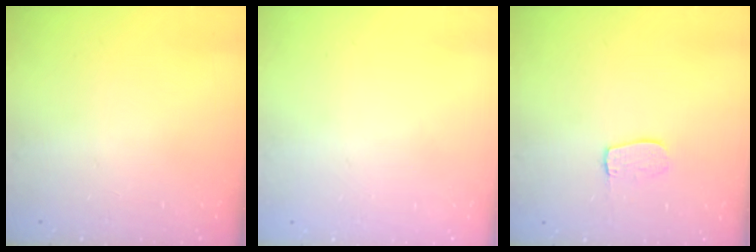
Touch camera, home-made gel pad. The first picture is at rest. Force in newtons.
{"total": 0.0}
{"total": 6.6, "press": 6.6, "slide": 0.5}